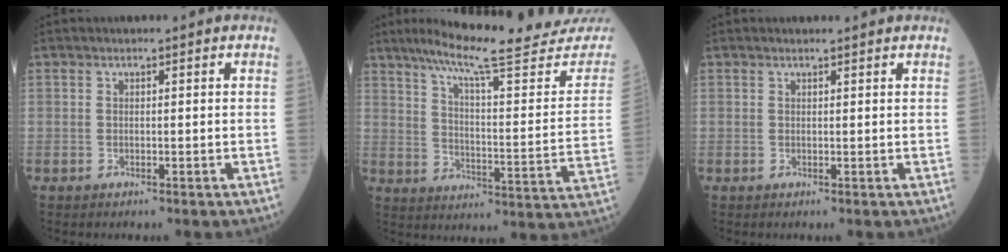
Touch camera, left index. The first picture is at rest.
{"total": 24.7, "force": [22.0, 0.8, 11.2], "torque": [-0.167, -0.073, 0.284]}
{"total": 1.3, "force": [1.3, 0.0, 0.2], "torque": [-0.010, 0.002, 0.018]}